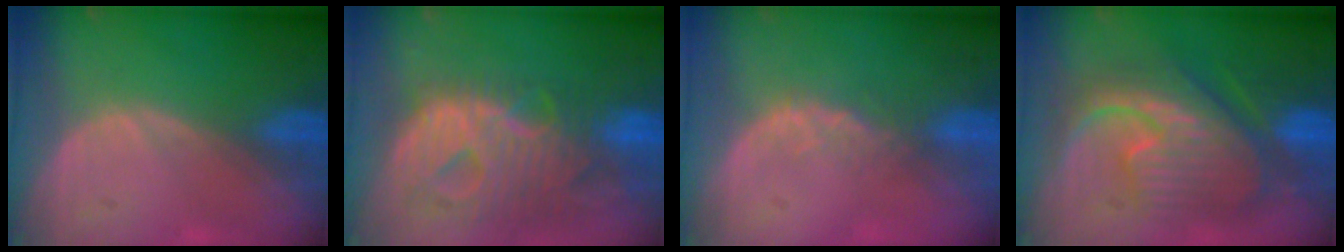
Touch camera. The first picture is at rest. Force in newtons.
{"total": 13.0, "press": 10.9, "slide": 7.0}
{"total": 2.6, "press": 2.1, "slide": 1.5}
{"total": 12.3, "press": 12.2, "slide": 1.4}